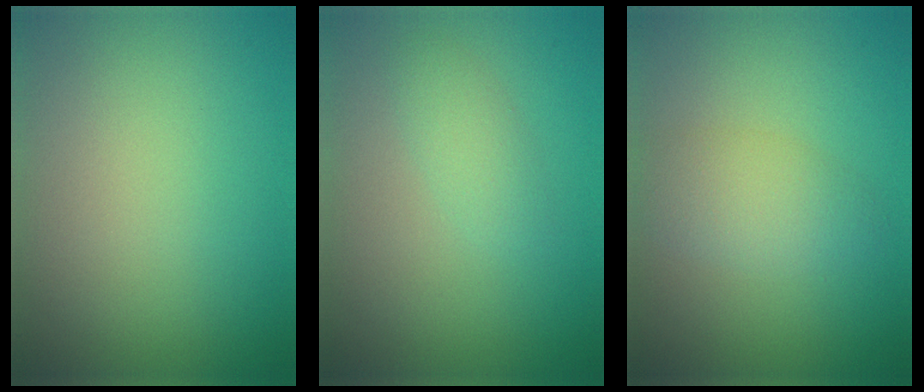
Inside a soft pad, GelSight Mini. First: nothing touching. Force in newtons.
{"total": 1.6, "press": 1.6, "slide": 0.1}
{"total": 2.8, "press": 2.8, "slide": 0.1}